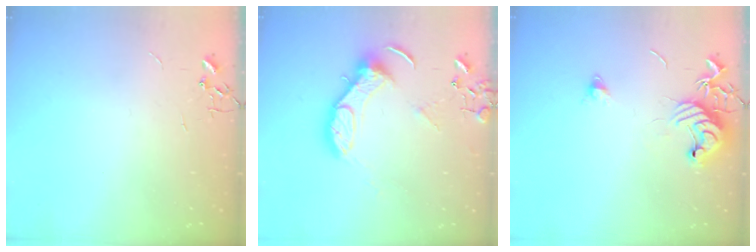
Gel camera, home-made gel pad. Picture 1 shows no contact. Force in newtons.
{"total": 12.5, "press": 12.4, "slide": 1.1}
{"total": 11.4, "press": 11.4, "slide": 0.7}